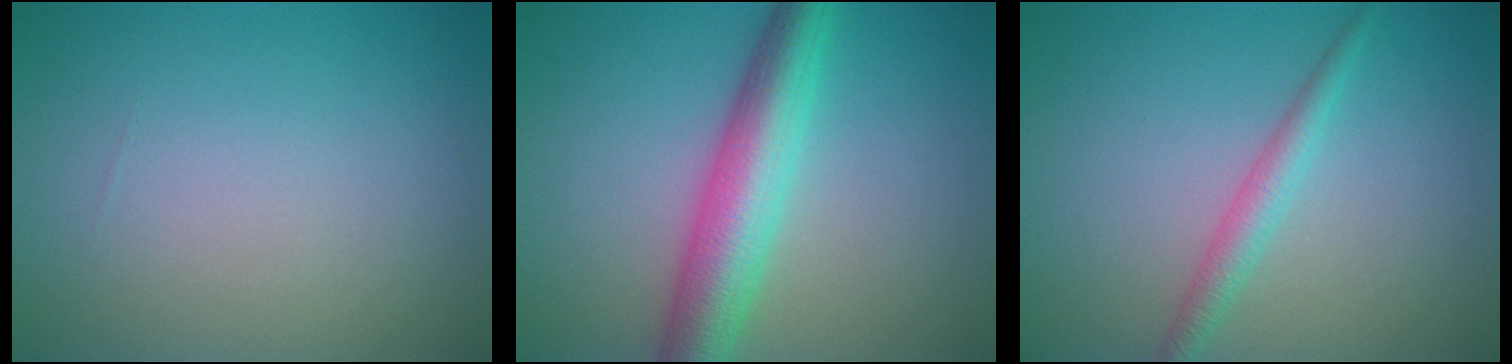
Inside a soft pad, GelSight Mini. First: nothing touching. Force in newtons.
{"total": 6.6, "press": 6.6, "slide": 0.1}
{"total": 2.2, "press": 2.1, "slide": 0.1}